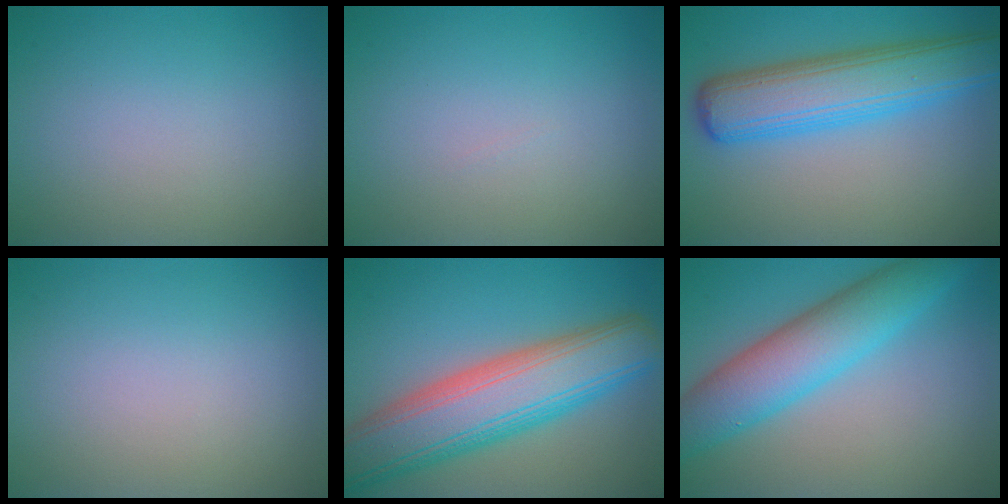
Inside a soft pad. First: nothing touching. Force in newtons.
{"total": 0.0}
{"total": 7.8, "press": 7.8, "slide": 0.2}
{"total": 0.0}
{"total": 10.5, "press": 10.5, "slide": 0.4}
{"total": 7.4, "press": 7.4, "slide": 0.2}